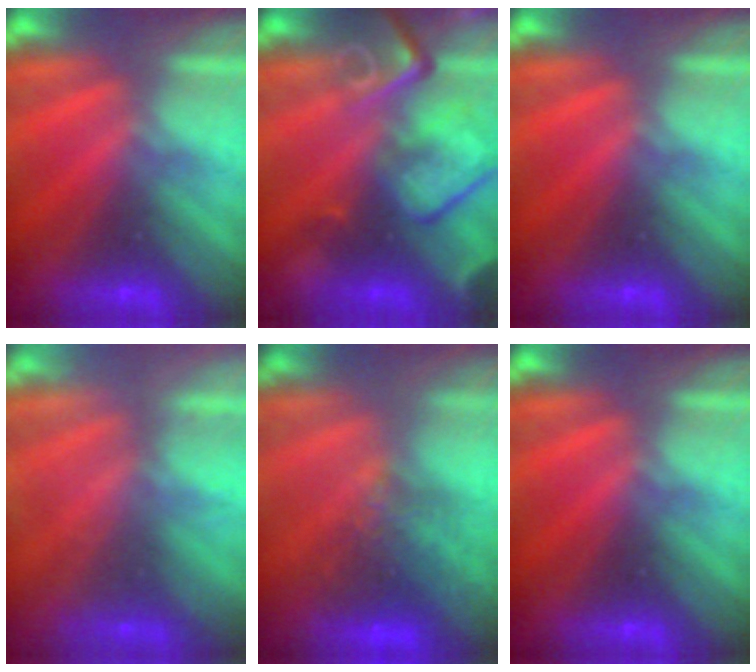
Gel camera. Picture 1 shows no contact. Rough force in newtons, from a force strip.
{"total": 9.6}
{"total": 0.0}
{"total": 2.3}
{"total": 7.3}
{"total": 0.0}